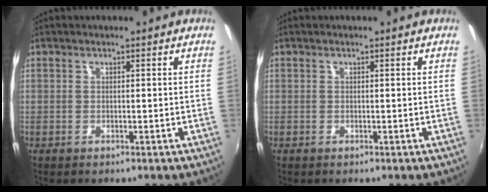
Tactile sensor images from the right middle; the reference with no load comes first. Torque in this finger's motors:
{"motor_torque": [0.00, 0.00, 0.00, 0.00]}